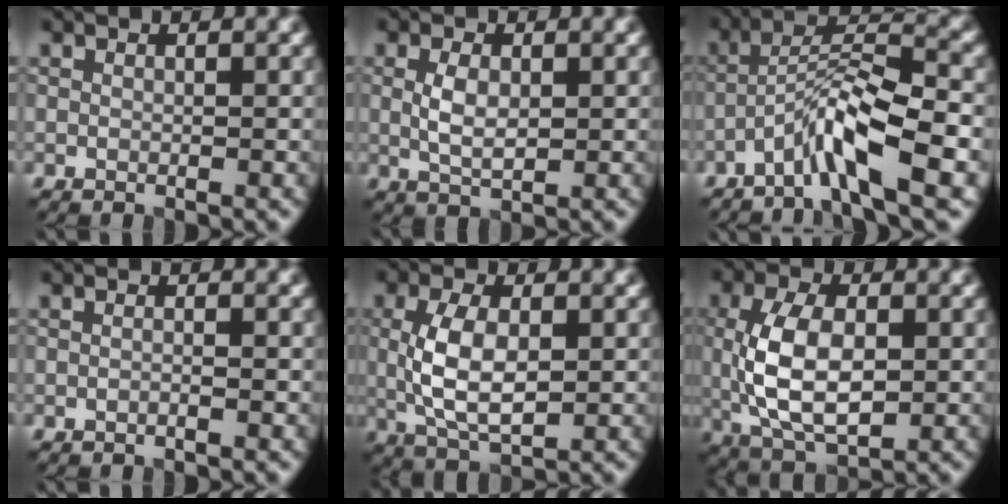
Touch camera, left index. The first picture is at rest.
{"total": 2.8, "force": [0.3, 1.5, 2.3], "torque": [-0.054, 0.000, 0.008]}
{"total": 6.4, "force": [-3.5, 0.9, 5.3], "torque": [-0.096, 0.017, -0.071]}
{"total": 0.5, "force": [-0.3, 0.0, 0.5], "torque": [-0.010, -0.003, -0.010]}
{"total": 5.6, "force": [0.1, 2.7, 4.9], "torque": [-0.103, 0.000, 0.005]}
{"total": 7.5, "force": [-0.2, 4.1, 6.4], "torque": [-0.133, -0.001, -0.001]}